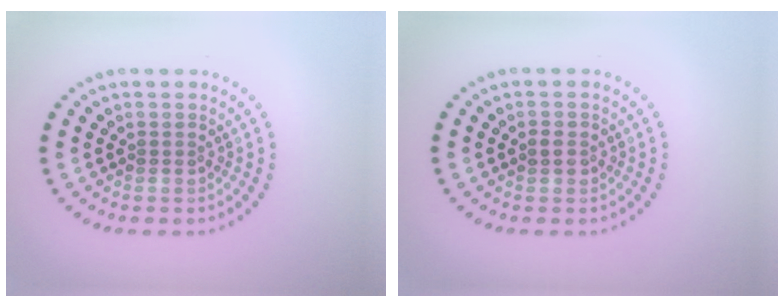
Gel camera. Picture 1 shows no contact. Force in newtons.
{"total": 1.2, "press": 1.1, "slide": 0.3}